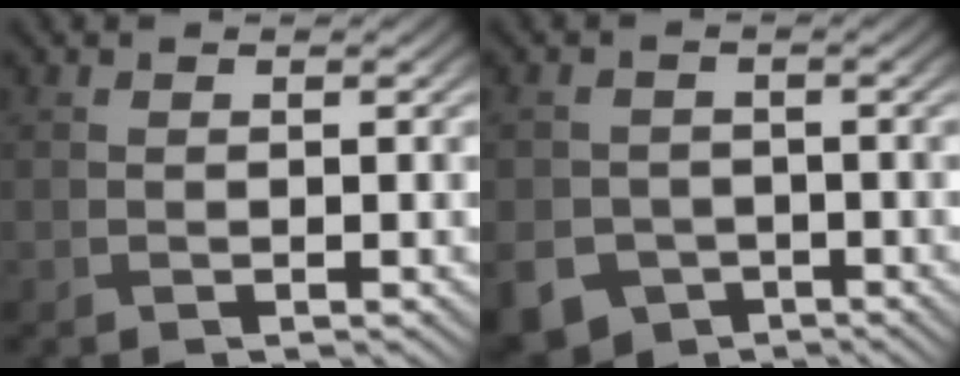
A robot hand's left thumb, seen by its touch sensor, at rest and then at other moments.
{"total": 8.2, "force": [-4.3, 6.5, 2.5], "torque": [-0.055, -0.039, -0.084]}